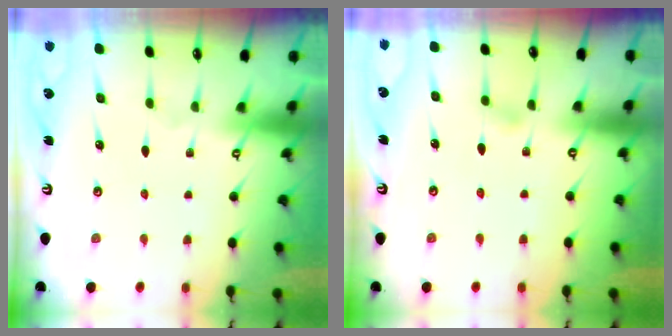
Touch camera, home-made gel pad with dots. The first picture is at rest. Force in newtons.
{"total": 3.7, "press": 3.6, "slide": 0.4}